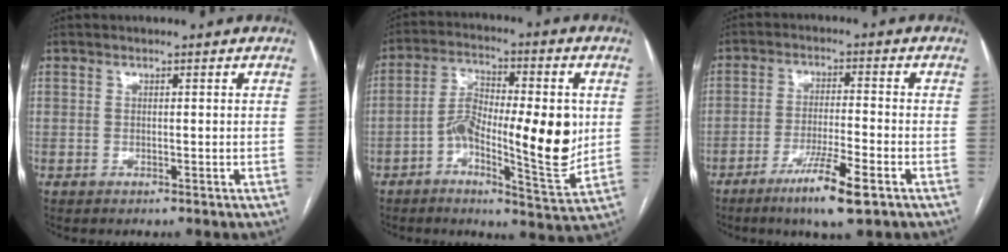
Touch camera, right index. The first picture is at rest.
{"total": 14.8, "force": [-1.3, 3.7, 14.2], "torque": [-0.238, 0.009, -0.020]}
{"total": 8.5, "force": [-5.0, 0.3, 6.9], "torque": [-0.127, -0.018, -0.084]}